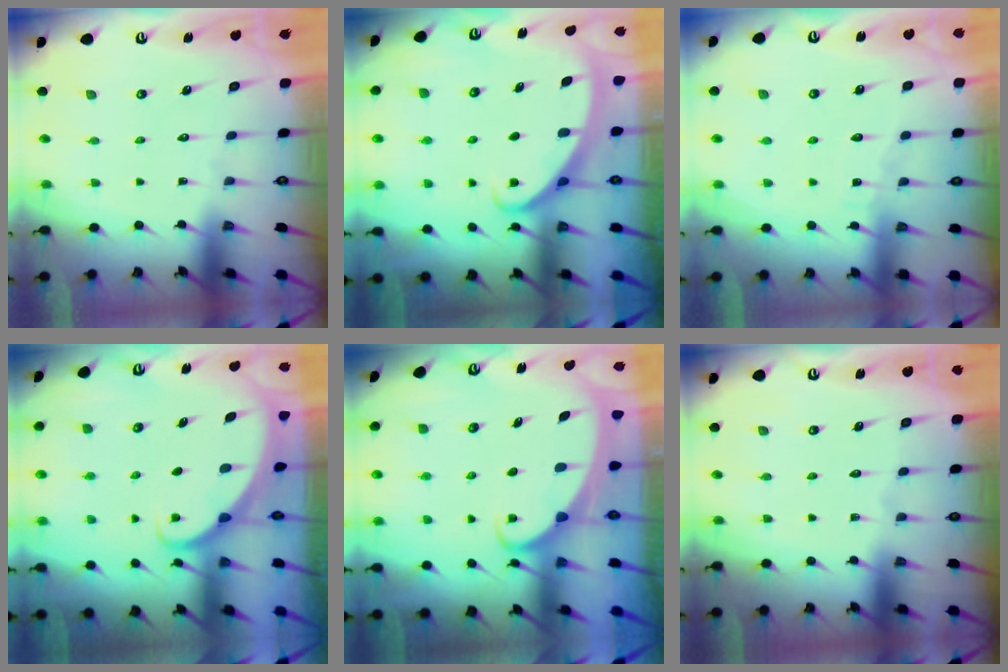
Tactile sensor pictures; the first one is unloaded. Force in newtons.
{"total": 2.7, "press": 2.7, "slide": 0.4}
{"total": 4.9, "press": 4.8, "slide": 0.4}
{"total": 1.9, "press": 1.9, "slide": 0.1}
{"total": 2.0, "press": 2.0, "slide": 0.2}
{"total": 0.0}